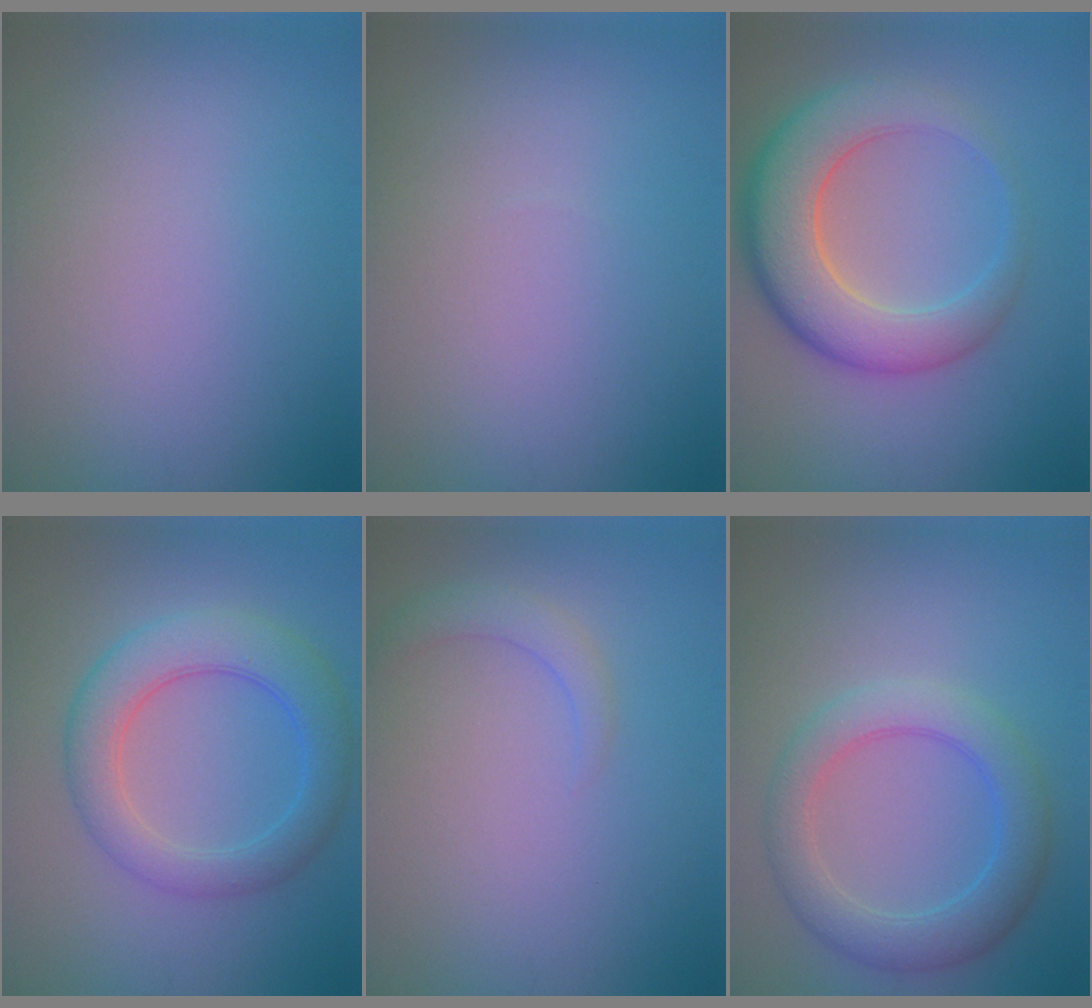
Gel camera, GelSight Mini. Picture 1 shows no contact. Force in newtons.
{"total": 0.0}
{"total": 7.7, "press": 7.7, "slide": 0.3}
{"total": 5.6, "press": 5.6, "slide": 0.1}
{"total": 1.6, "press": 1.6, "slide": 0.2}
{"total": 5.0, "press": 5.0, "slide": 0.1}